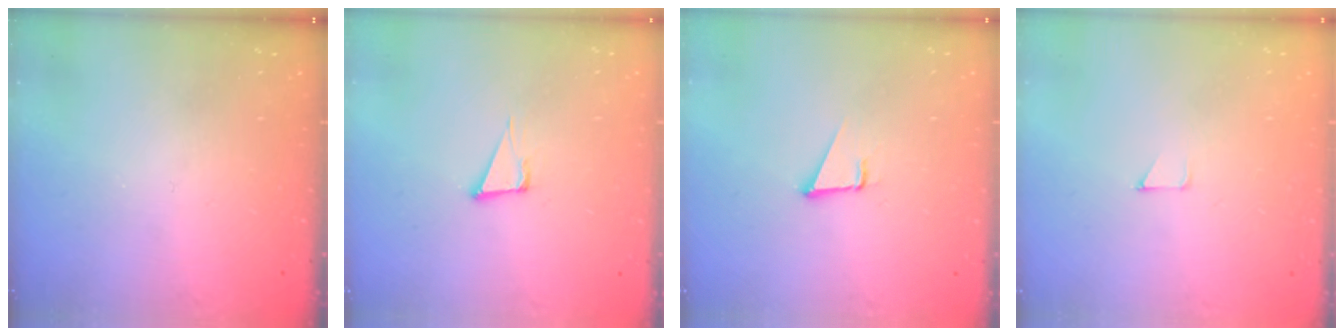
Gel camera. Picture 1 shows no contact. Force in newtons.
{"total": 5.2, "press": 4.2, "slide": 3.1}
{"total": 3.4, "press": 2.6, "slide": 2.2}
{"total": 2.6, "press": 2.6, "slide": 0.2}